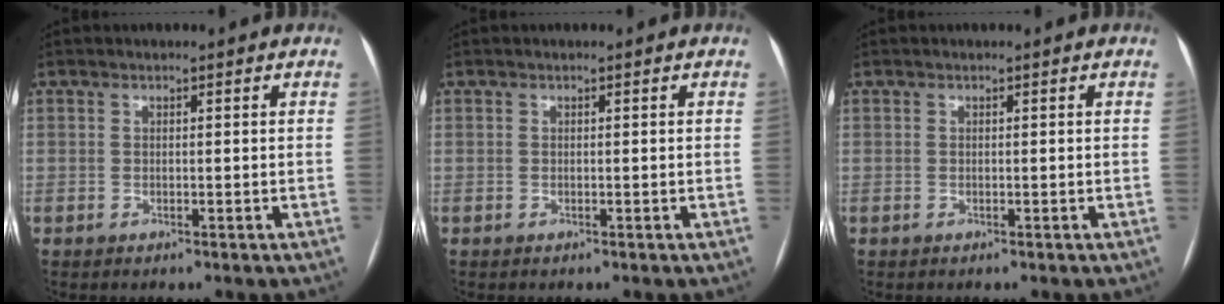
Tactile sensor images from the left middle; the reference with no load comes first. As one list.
[{"total": 0.0}, {"total": 0.0}]